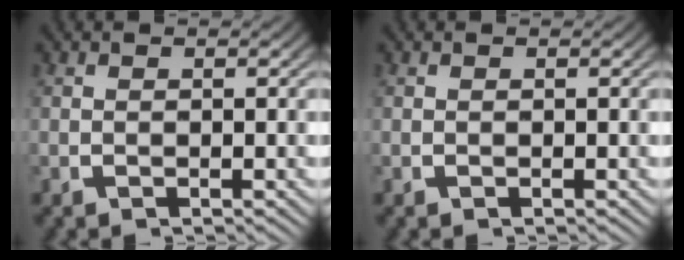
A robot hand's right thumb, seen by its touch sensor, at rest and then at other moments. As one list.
[{"total": 0.0}]